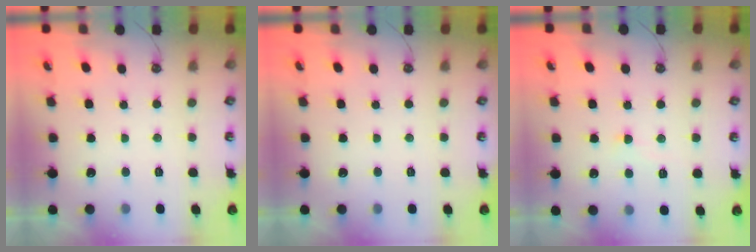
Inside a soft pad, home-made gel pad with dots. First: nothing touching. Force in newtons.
{"total": 0.0}
{"total": 1.7, "press": 1.7, "slide": 0.2}